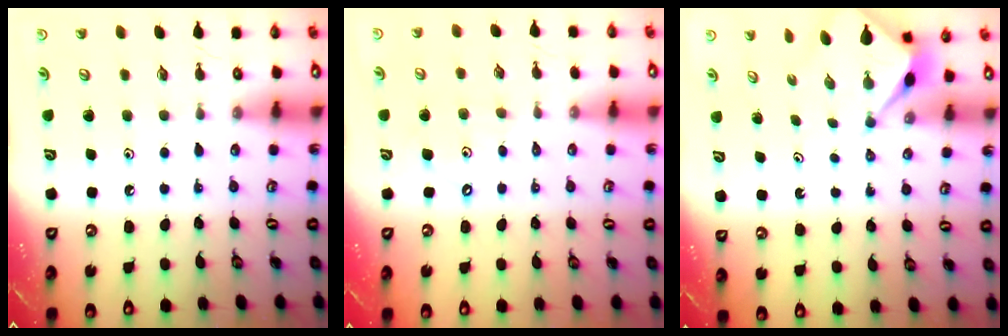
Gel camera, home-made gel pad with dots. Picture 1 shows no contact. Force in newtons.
{"total": 3.2, "press": 3.1, "slide": 0.5}
{"total": 2.7, "press": 2.7, "slide": 0.0}